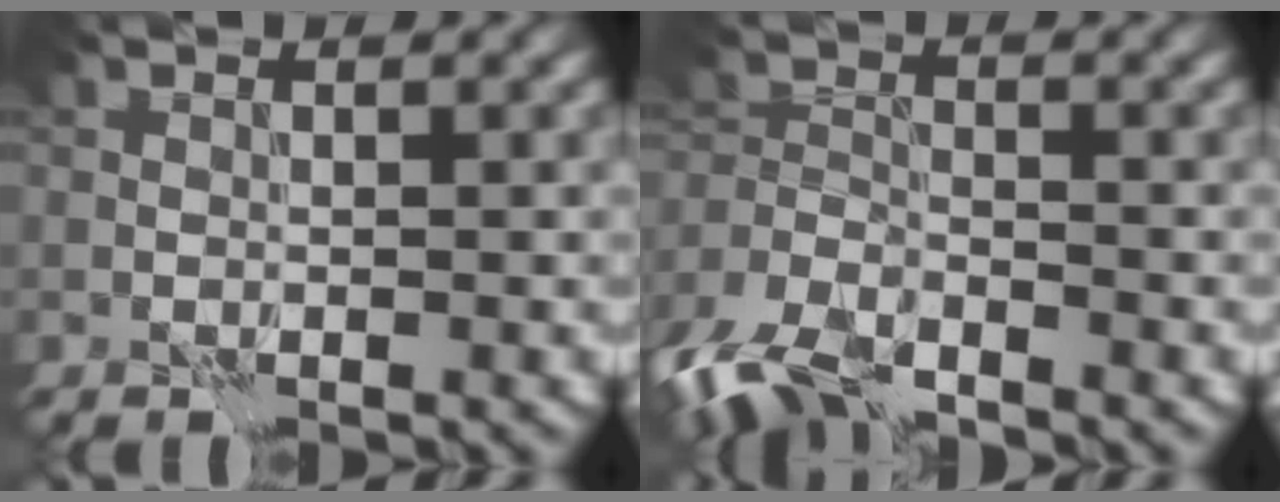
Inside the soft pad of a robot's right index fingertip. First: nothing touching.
{"total": 5.9, "force": [-4.6, 2.3, 2.9], "torque": [-0.063, -0.013, -0.100]}